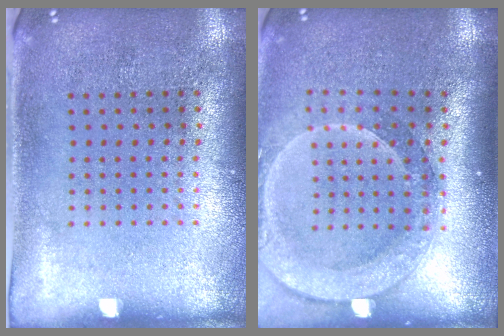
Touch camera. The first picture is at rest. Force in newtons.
{"total": 2.3, "press": 1.8, "slide": 1.4}